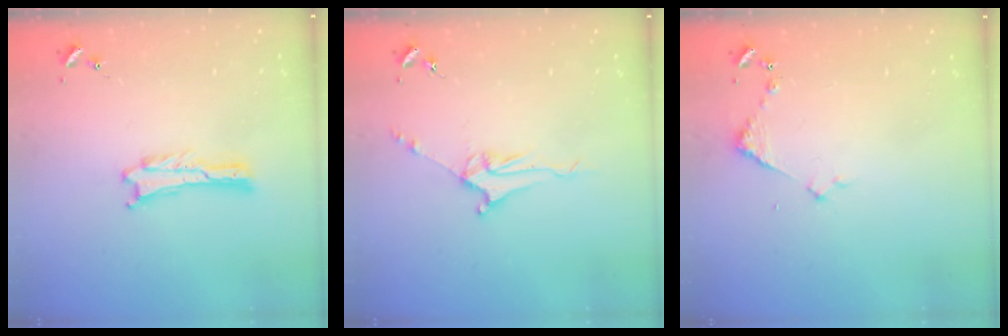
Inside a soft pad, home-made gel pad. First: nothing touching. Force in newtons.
{"total": 5.1, "press": 5.1, "slide": 0.6}
{"total": 2.9, "press": 2.9, "slide": 0.3}